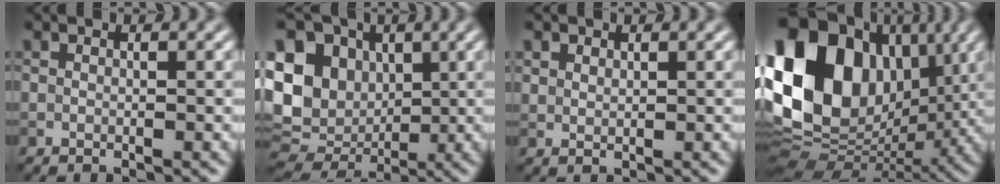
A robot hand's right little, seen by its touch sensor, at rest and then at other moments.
{"total": 13.4, "force": [1.6, 11.0, 7.4], "torque": [-0.157, 0.006, 0.018]}
{"total": 0.7, "force": [0.6, 0.3, 0.1], "torque": [-0.002, -0.001, 0.012]}
{"total": 17.4, "force": [3.6, 12.8, 11.1], "torque": [-0.233, 0.027, 0.051]}